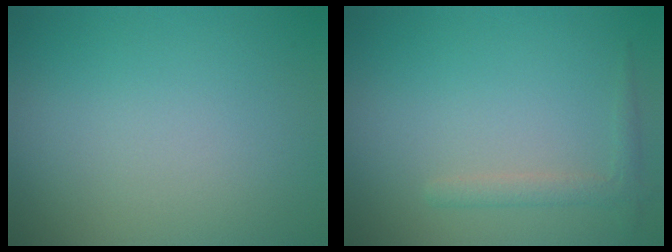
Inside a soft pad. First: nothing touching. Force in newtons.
{"total": 1.5, "press": 1.5, "slide": 0.1}